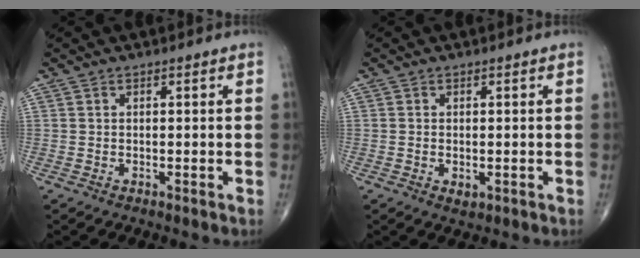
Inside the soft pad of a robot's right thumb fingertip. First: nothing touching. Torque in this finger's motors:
{"motor_torque": [-0.15, -0.04, -0.10, -0.05, 0.02]}